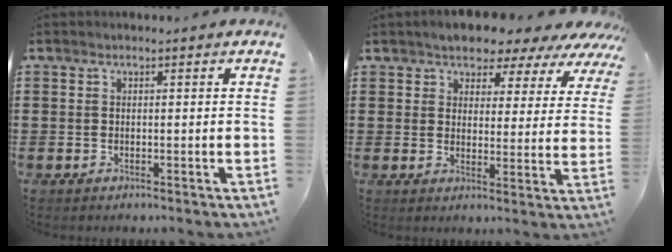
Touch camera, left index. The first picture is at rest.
{"total": 5.1, "force": [4.7, 1.8, 0.6], "torque": [-0.035, -0.020, 0.079]}